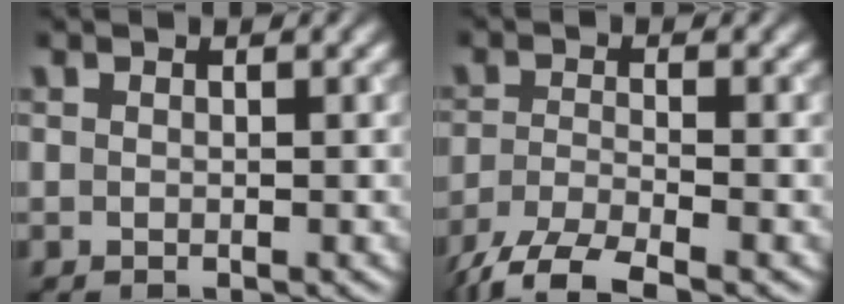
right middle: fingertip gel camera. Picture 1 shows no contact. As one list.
[{"total": 5.3, "force": [-4.1, 1.0, 3.1], "torque": [-0.057, -0.012, -0.086]}]